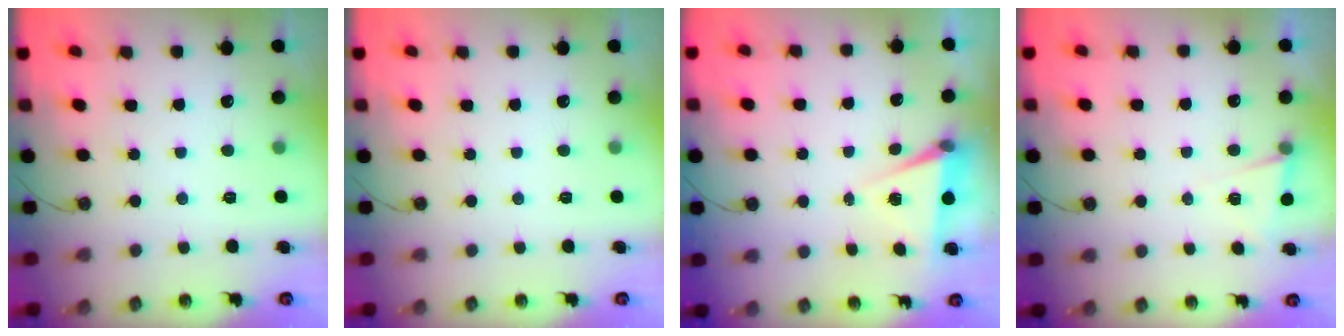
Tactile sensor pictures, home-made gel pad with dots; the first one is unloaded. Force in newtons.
{"total": 0.0}
{"total": 6.0, "press": 4.0, "slide": 4.5}
{"total": 3.0, "press": 2.7, "slide": 1.2}